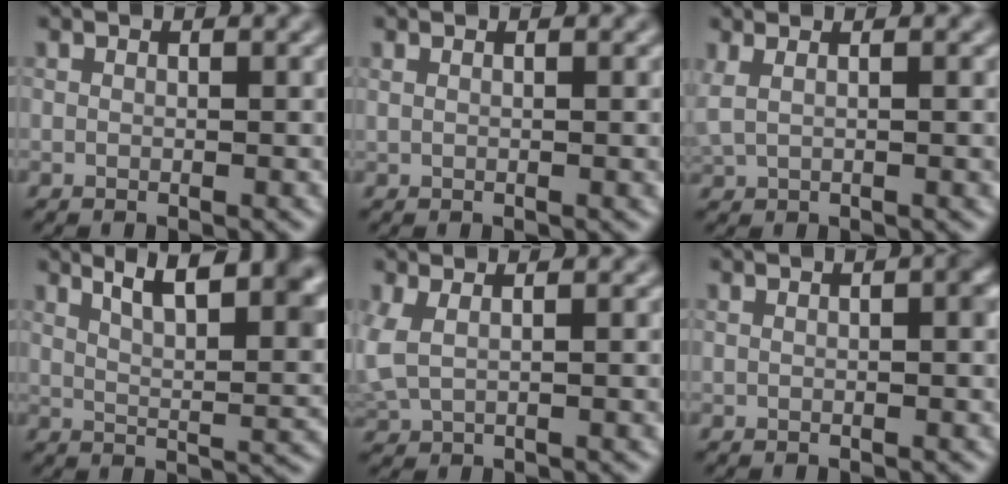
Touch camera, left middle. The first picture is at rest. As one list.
[{"total": 1.1, "force": [0.4, 0.6, 0.9], "torque": [-0.005, 0.001, 0.008]}, {"total": 3.3, "force": [1.4, 1.5, 2.6], "torque": [-0.033, 0.022, 0.009]}, {"total": 9.7, "force": [6.0, 3.0, 7.0], "torque": [-0.074, 0.022, 0.084]}, {"total": 2.5, "force": [0.5, 1.2, 2.1], "torque": [-0.052, 0.001, 0.019]}, {"total": 1.5, "force": [0.1, 0.4, 1.5], "torque": [-0.013, 0.008, 0.003]}]